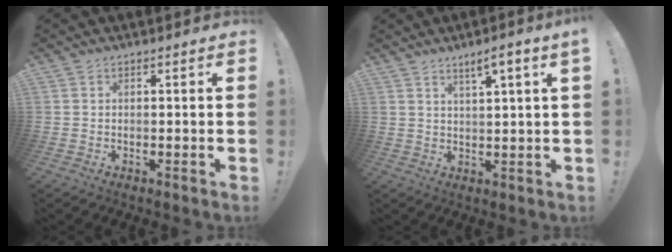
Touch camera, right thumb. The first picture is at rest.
{"total": 4.3, "force": [2.7, -0.4, 3.4], "torque": [-0.049, -0.013, 0.040]}